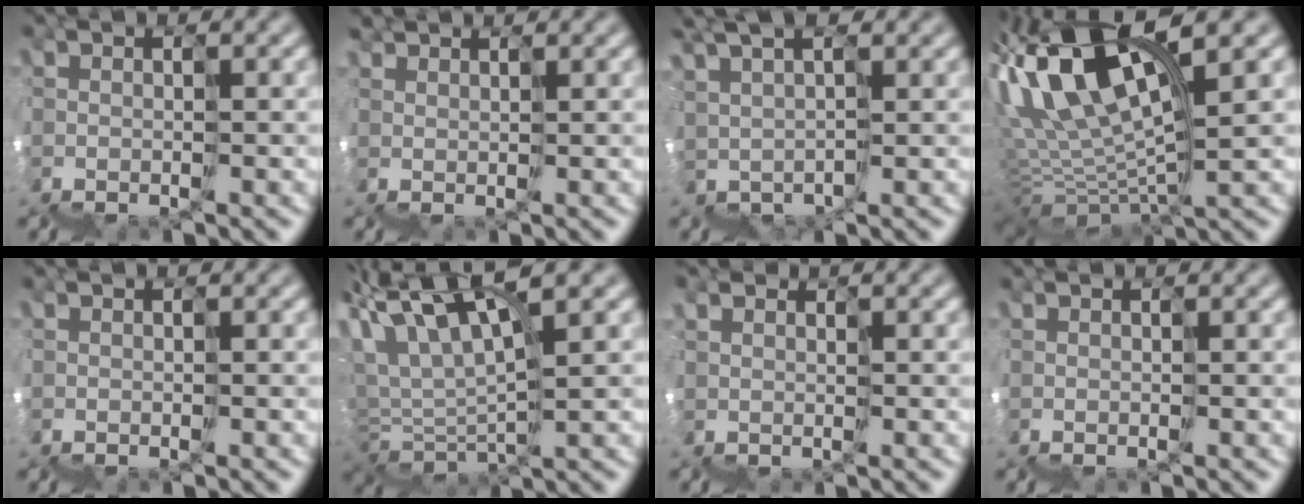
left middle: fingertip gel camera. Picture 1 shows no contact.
{"total": 1.8, "force": [1.7, -0.3, -0.7], "torque": [0.020, 0.023, 0.027]}
{"total": 4.1, "force": [3.5, -1.2, -1.7], "torque": [-0.006, 0.030, 0.056]}
{"total": 7.5, "force": [5.6, 1.5, 4.8], "torque": [-0.142, 0.036, 0.097]}
{"total": 0.0}
{"total": 3.9, "force": [3.8, -0.8, 0.1], "torque": [-0.038, 0.031, 0.062]}
{"total": 2.3, "force": [0.8, -0.6, -2.1], "torque": [0.017, 0.013, 0.013]}
{"total": 0.0}